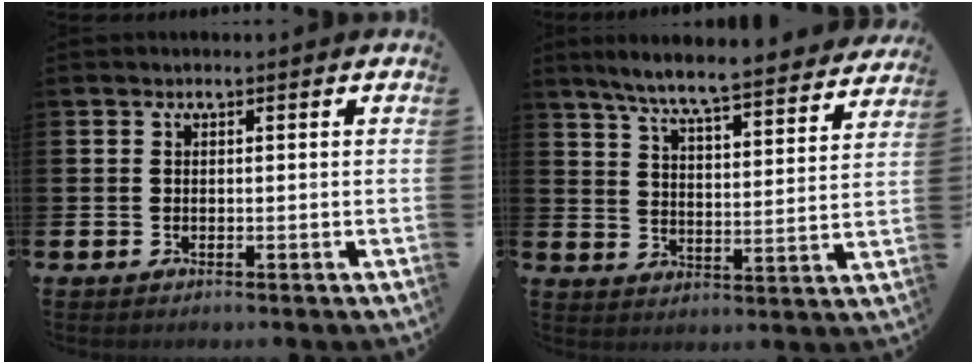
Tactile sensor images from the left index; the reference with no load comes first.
{"total": 7.6, "force": [7.1, 0.2, 2.8], "torque": [-0.072, -0.054, 0.119]}